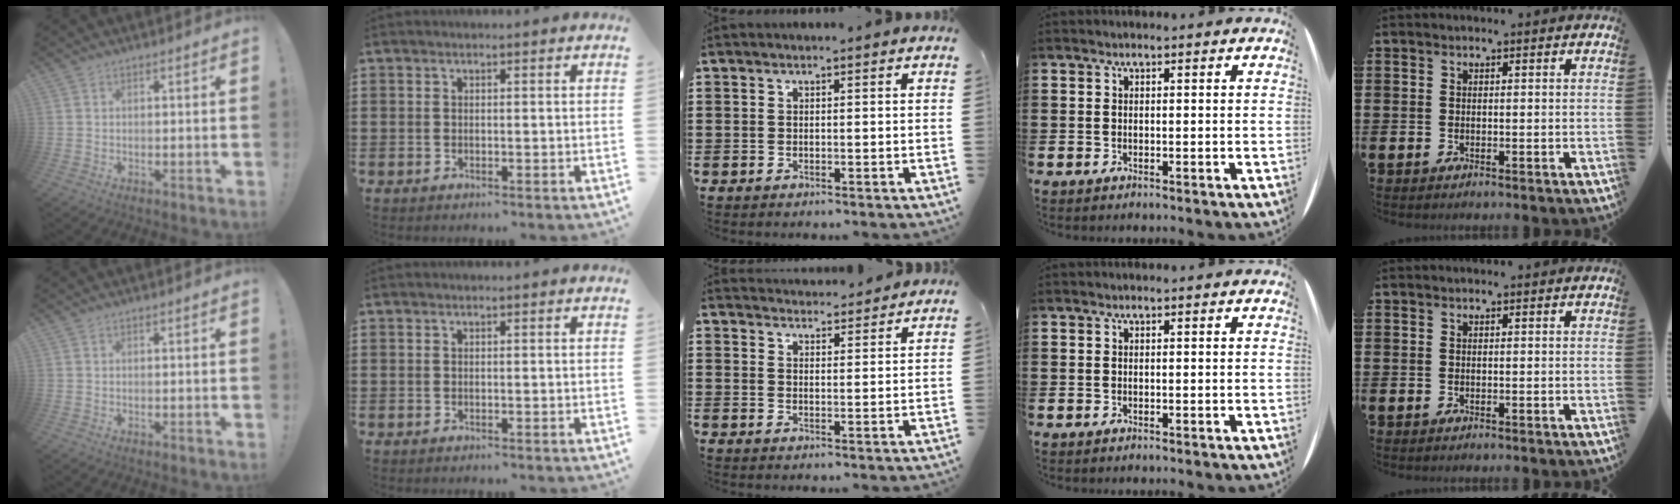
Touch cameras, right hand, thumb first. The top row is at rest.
{"middle": {"total": 3.1, "force": [3.0, -0.1, -0.5], "torque": [0.002, -0.013, 0.056]}}